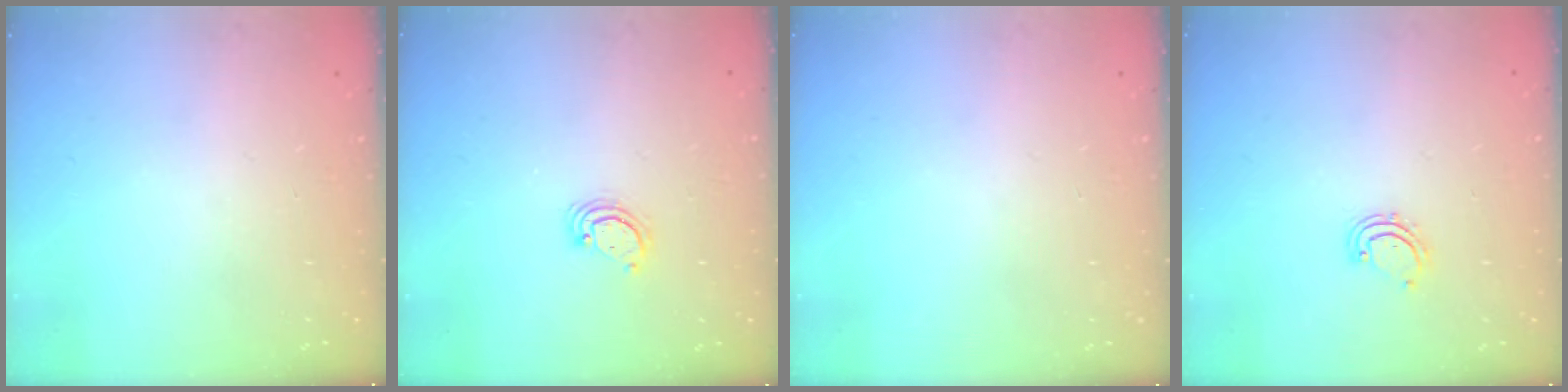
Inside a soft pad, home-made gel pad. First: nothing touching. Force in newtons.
{"total": 2.6, "press": 2.6, "slide": 0.3}
{"total": 0.0}
{"total": 3.5, "press": 3.5, "slide": 0.3}